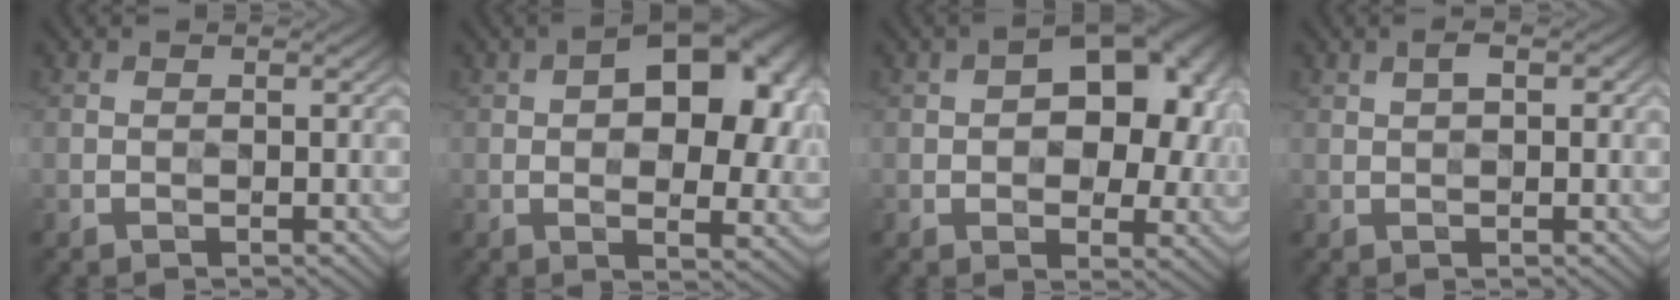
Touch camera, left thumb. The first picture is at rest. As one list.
[{"total": 15.5, "force": [4.0, 8.8, 12.2], "torque": [-0.138, 0.018, 0.047]}, {"total": 12.8, "force": [2.2, 7.9, 9.9], "torque": [-0.117, 0.013, 0.028]}, {"total": 2.0, "force": [0.8, 1.1, 1.5], "torque": [-0.022, 0.003, 0.014]}]